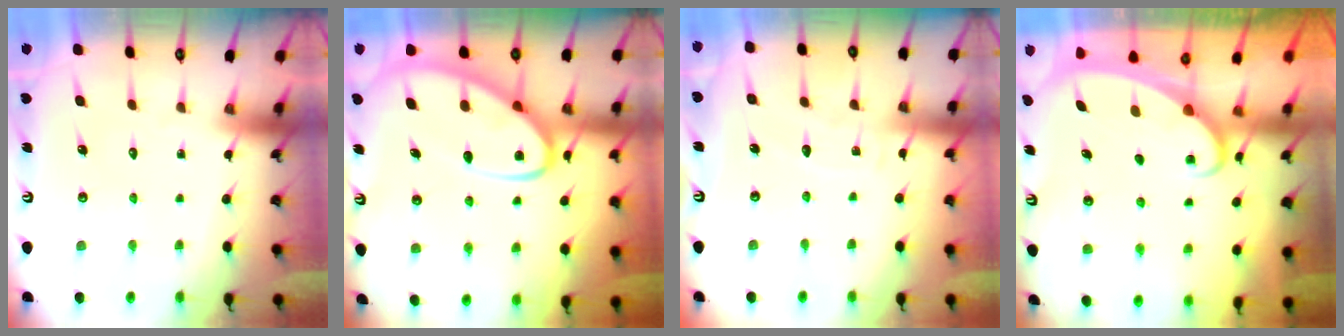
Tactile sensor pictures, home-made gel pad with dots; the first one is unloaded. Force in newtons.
{"total": 10.9, "press": 10.9, "slide": 1.2}
{"total": 5.0, "press": 5.0, "slide": 0.5}
{"total": 2.4, "press": 2.3, "slide": 0.3}